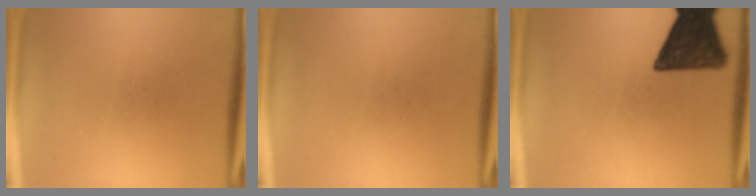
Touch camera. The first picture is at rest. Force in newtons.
{"total": 0.0}
{"total": 13.7}